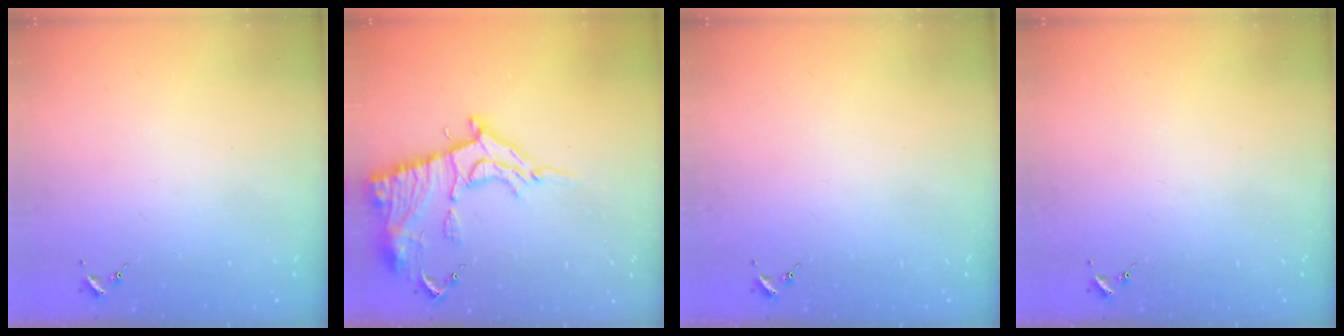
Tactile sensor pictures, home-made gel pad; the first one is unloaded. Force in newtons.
{"total": 16.6, "press": 16.5, "slide": 1.5}
{"total": 0.0}
{"total": 0.0}